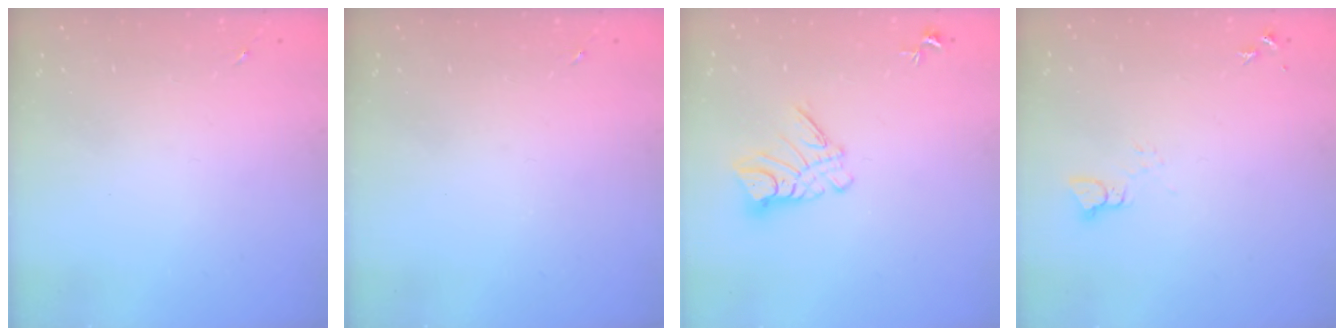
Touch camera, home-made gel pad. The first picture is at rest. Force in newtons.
{"total": 0.0}
{"total": 9.7, "press": 9.7, "slide": 0.9}
{"total": 2.5, "press": 2.5, "slide": 0.1}